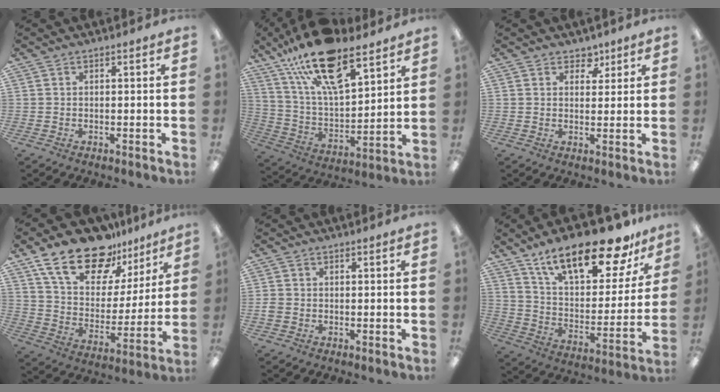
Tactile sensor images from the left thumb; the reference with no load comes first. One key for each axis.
{"total": 21.6, "fx": 14.6, "fy": 8.6, "fz": 13.5, "tx": -0.236, "ty": -0.076, "tz": 0.256}
{"total": 3.9, "fx": 2.6, "fy": 2.8, "fz": 0.9, "tx": 0.005, "ty": -0.017, "tz": 0.043}
{"total": 19.6, "fx": 13.7, "fy": 10.0, "fz": 9.7, "tx": -0.180, "ty": -0.077, "tz": 0.247}
{"total": 1.2, "fx": -0.6, "fy": 1.0, "fz": 0.3, "tx": -0.003, "ty": 0.001, "tz": -0.011}
{"total": 22.5, "fx": 16.0, "fy": 8.0, "fz": 13.6, "tx": -0.226, "ty": -0.095, "tz": 0.272}